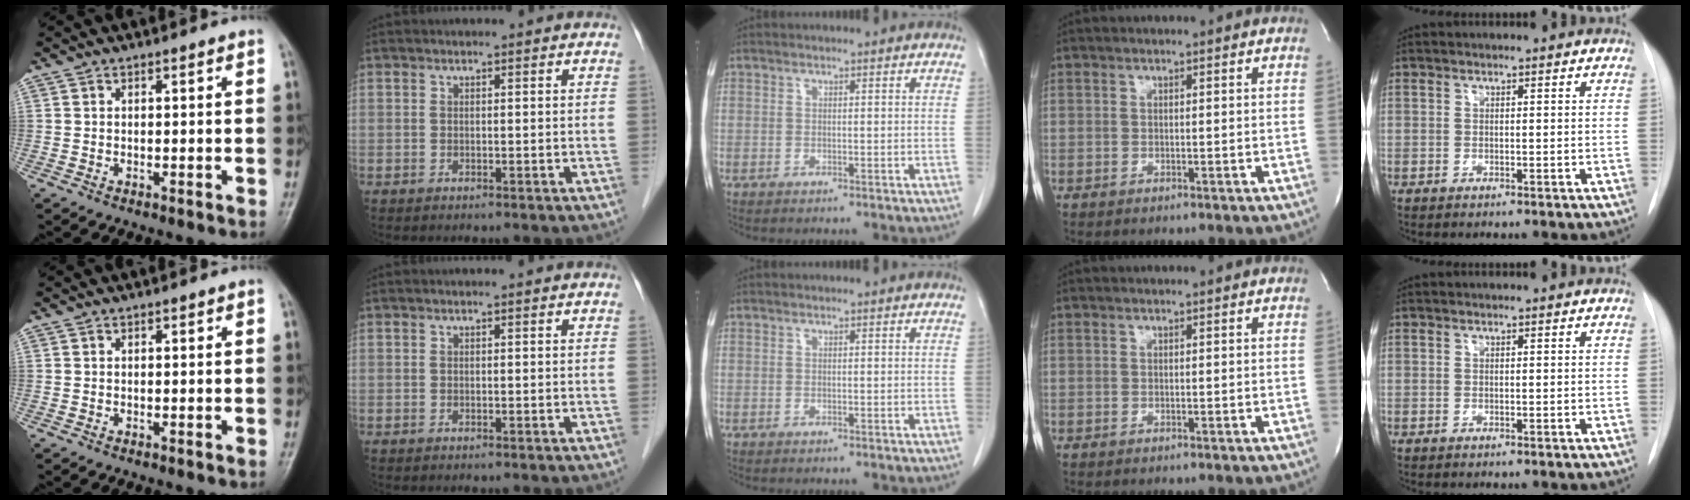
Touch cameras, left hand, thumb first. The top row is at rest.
{}